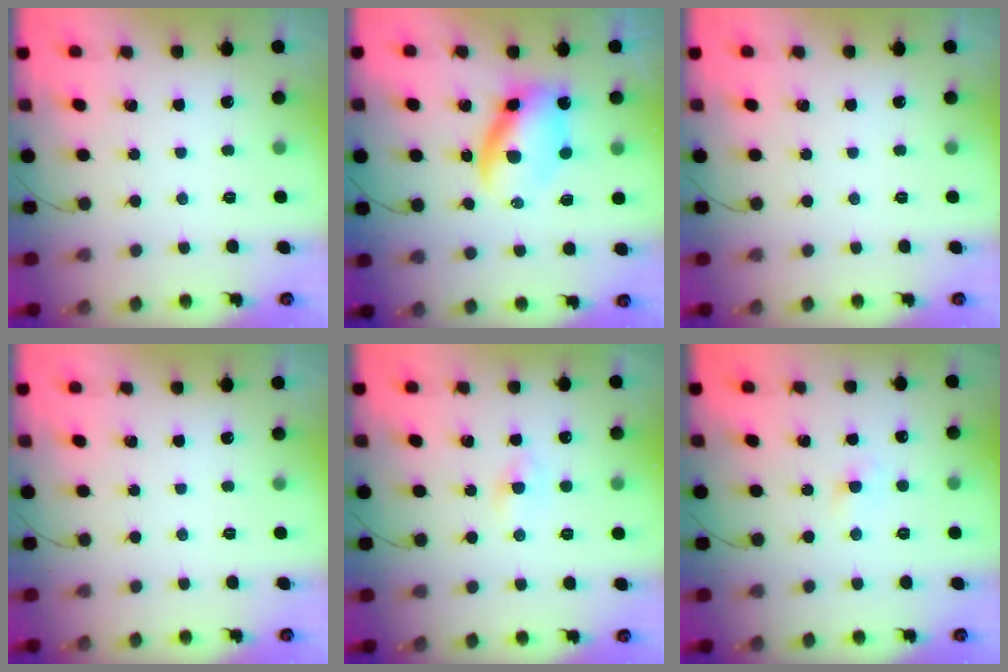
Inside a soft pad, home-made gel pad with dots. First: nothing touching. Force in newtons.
{"total": 7.6, "press": 7.6, "slide": 1.0}
{"total": 0.0}
{"total": 0.0}
{"total": 1.3, "press": 1.0, "slide": 0.8}
{"total": 1.9, "press": 1.7, "slide": 0.8}